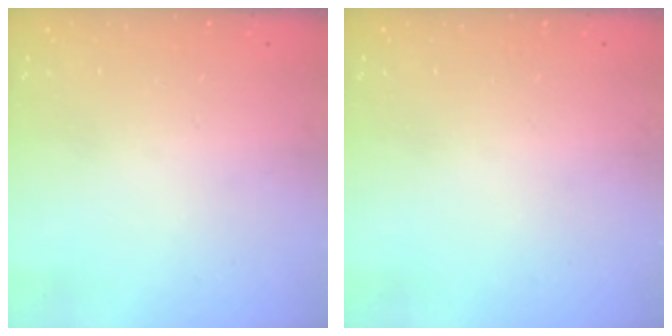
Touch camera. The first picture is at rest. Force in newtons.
{"total": 0.0}